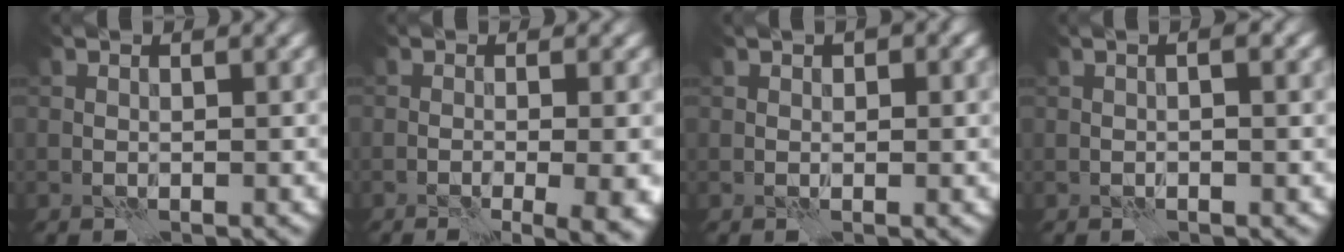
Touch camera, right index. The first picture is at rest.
{"total": 5.3, "force": [-1.1, 1.5, 5.0], "torque": [-0.047, -0.009, -0.009]}
{"total": 2.4, "force": [0.8, 1.4, 1.8], "torque": [-0.011, 0.000, 0.011]}
{"total": 2.4, "force": [0.5, 0.8, 2.2], "torque": [-0.012, 0.006, -0.004]}